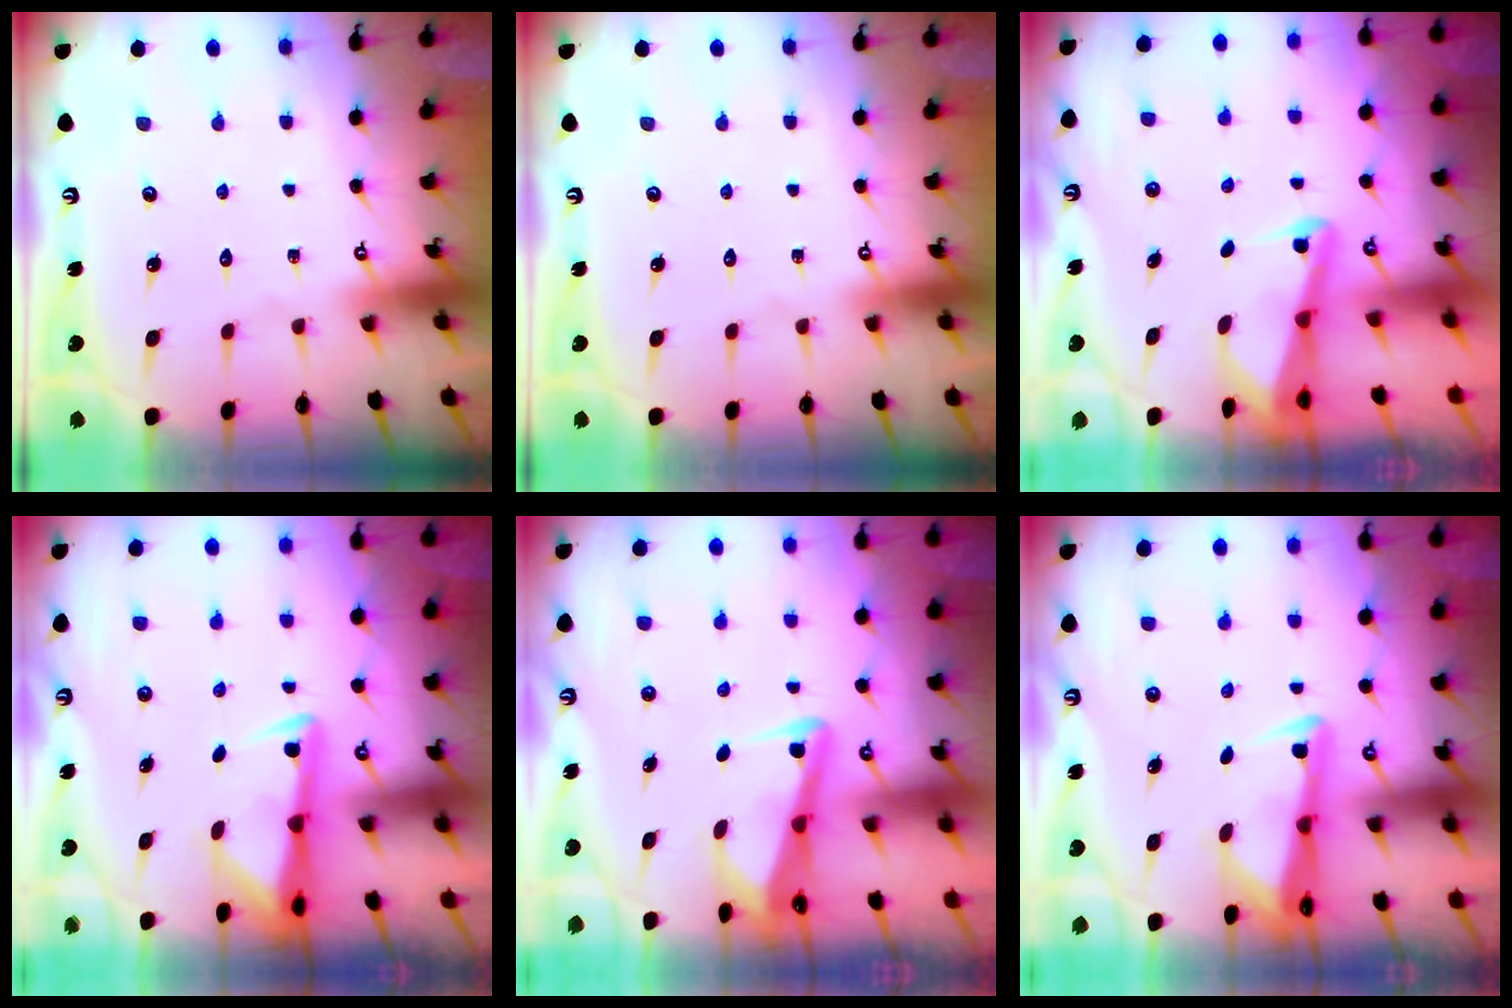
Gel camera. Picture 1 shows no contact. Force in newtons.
{"total": 0.0}
{"total": 2.6, "press": 2.5, "slide": 0.6}
{"total": 2.9, "press": 2.9, "slide": 0.5}
{"total": 3.6, "press": 3.5, "slide": 0.8}
{"total": 3.0, "press": 3.0, "slide": 0.7}